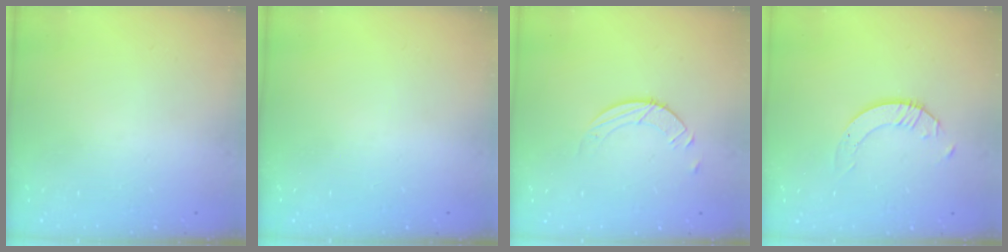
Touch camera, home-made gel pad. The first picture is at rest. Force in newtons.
{"total": 0.0}
{"total": 3.7, "press": 3.7, "slide": 0.4}
{"total": 2.7, "press": 2.7, "slide": 0.2}